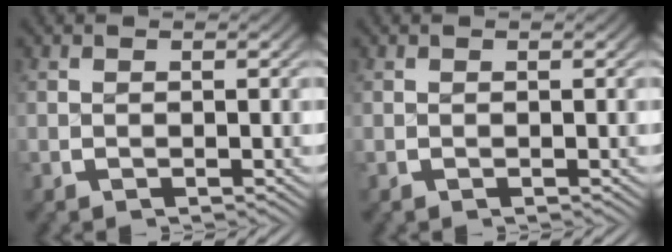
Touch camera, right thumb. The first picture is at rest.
{"total": 0.0}